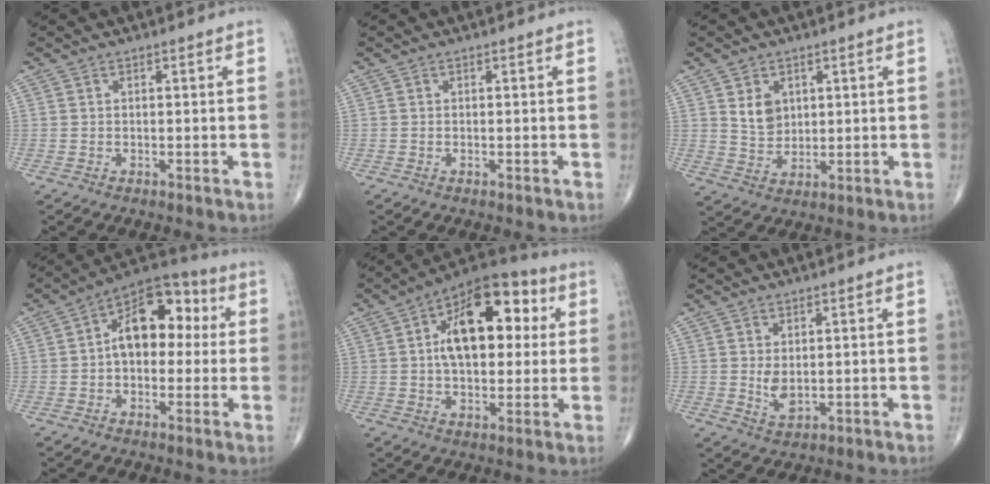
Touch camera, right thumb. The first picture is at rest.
{"total": 0.0}
{"total": 5.4, "force": [1.9, 4.1, 2.9], "torque": [-0.032, -0.018, 0.041]}
{"total": 13.7, "force": [1.6, 8.5, 10.7], "torque": [-0.127, 0.037, 0.009]}
{"total": 18.4, "force": [3.9, 10.0, 14.9], "torque": [-0.192, 0.019, 0.053]}
{"total": 3.4, "force": [0.5, 1.9, 2.8], "torque": [-0.046, -0.012, 0.018]}